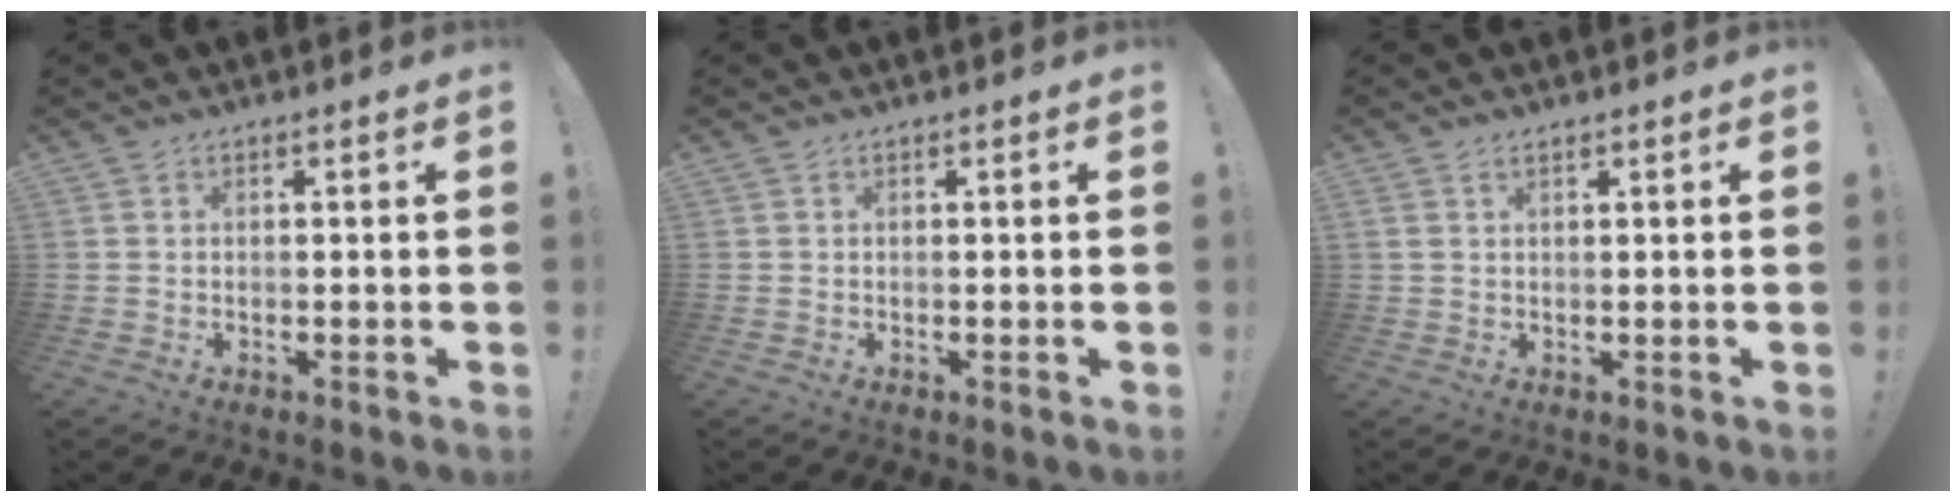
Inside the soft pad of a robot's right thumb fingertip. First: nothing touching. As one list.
[{"total": 0.0}, {"total": 1.6, "force": [1.1, 0.7, 1.0], "torque": [-0.024, 0.002, 0.022]}]